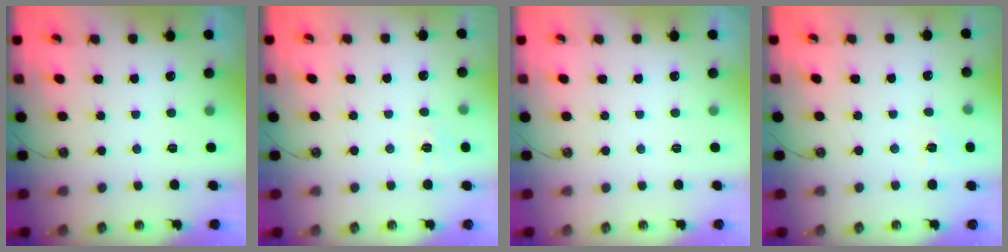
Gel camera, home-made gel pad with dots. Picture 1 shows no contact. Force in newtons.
{"total": 6.7, "press": 6.7, "slide": 0.7}
{"total": 0.0}
{"total": 4.5, "press": 4.5, "slide": 0.6}